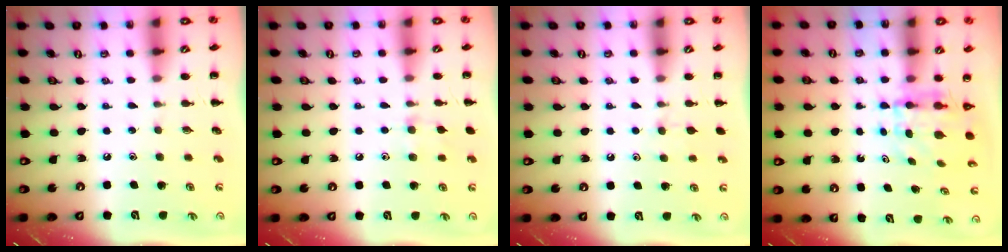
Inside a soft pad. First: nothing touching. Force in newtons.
{"total": 7.0, "press": 6.7, "slide": 2.1}
{"total": 4.2, "press": 3.9, "slide": 1.5}
{"total": 4.6, "press": 4.5, "slide": 0.5}